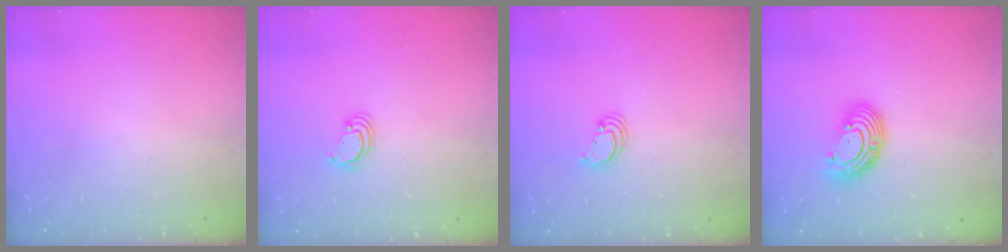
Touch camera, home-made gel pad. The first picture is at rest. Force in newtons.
{"total": 2.4, "press": 2.4, "slide": 0.3}
{"total": 2.8, "press": 2.8, "slide": 0.2}
{"total": 9.8, "press": 9.7, "slide": 0.9}